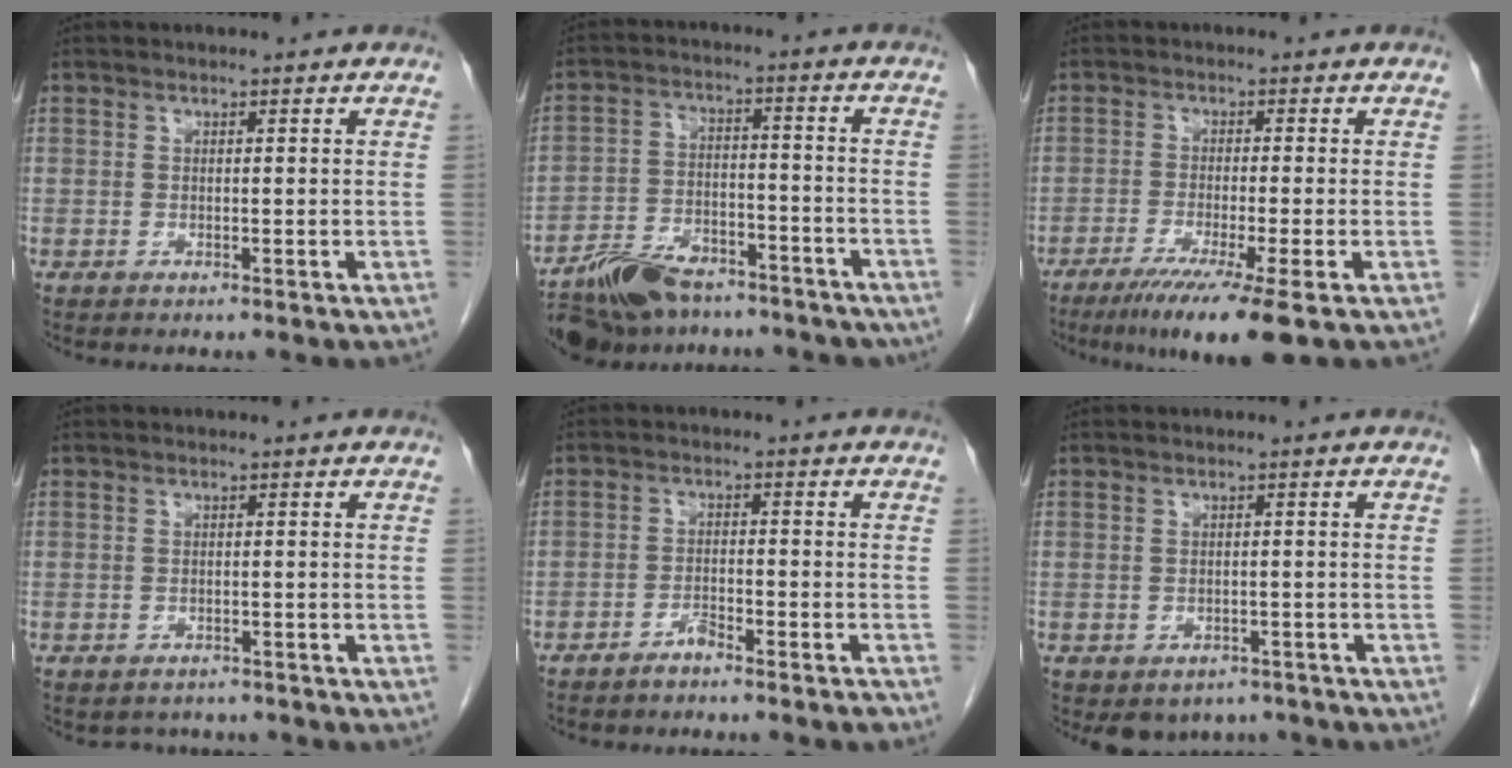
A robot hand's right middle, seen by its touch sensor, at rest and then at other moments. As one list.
[{"total": 17.9, "force": [-14.4, 7.4, 7.7], "torque": [-0.137, 0.009, -0.216]}, {"total": 9.4, "force": [-6.0, -0.6, 7.2], "torque": [-0.116, -0.027, -0.096]}, {"total": 2.8, "force": [-2.4, 1.4, -0.2], "torque": [-0.001, 0.003, -0.036]}, {"total": 2.9, "force": [-2.7, 0.2, 1.1], "torque": [-0.019, 0.004, -0.044]}, {"total": 4.8, "force": [-3.8, 3.0, 0.7], "torque": [0.006, 0.012, -0.046]}]